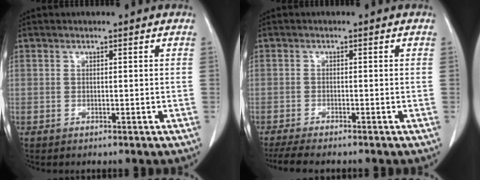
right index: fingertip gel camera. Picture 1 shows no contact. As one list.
[{"total": 6.0, "force": [-5.1, 0.7, 3.1], "torque": [-0.045, -0.015, -0.082]}]